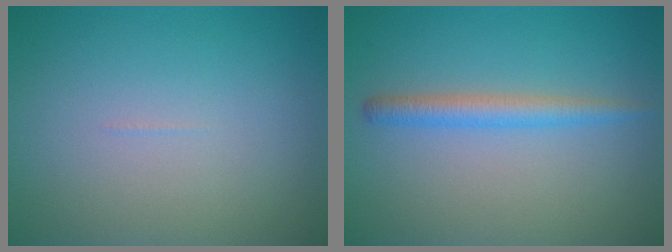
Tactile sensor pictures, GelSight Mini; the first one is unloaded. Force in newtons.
{"total": 2.2, "press": 2.2, "slide": 0.2}